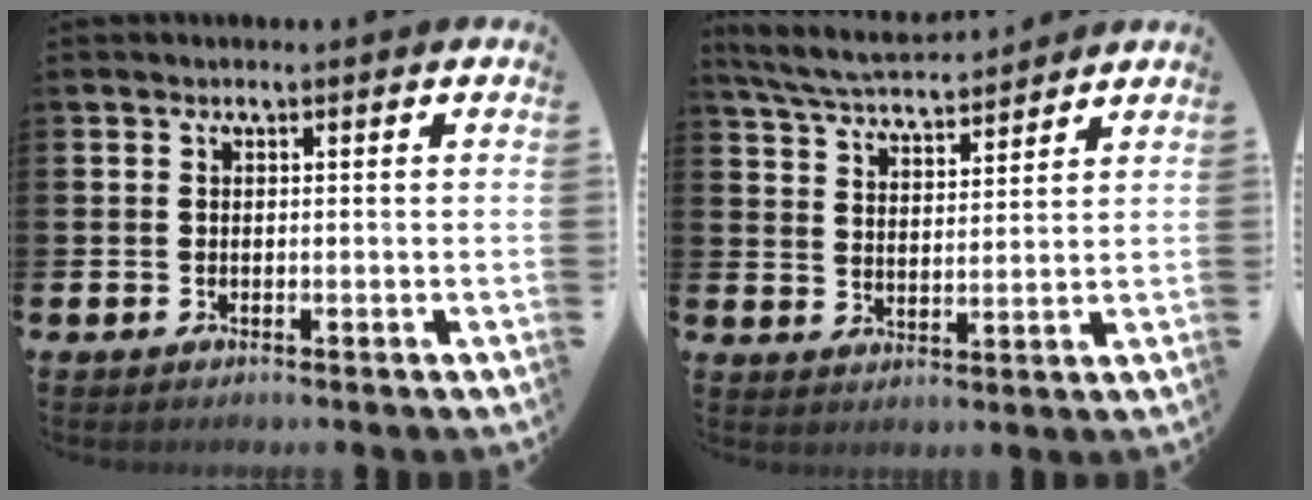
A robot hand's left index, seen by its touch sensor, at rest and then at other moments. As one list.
[{"total": 5.6, "force": [5.4, 0.6, 1.2], "torque": [-0.047, -0.031, 0.095]}]